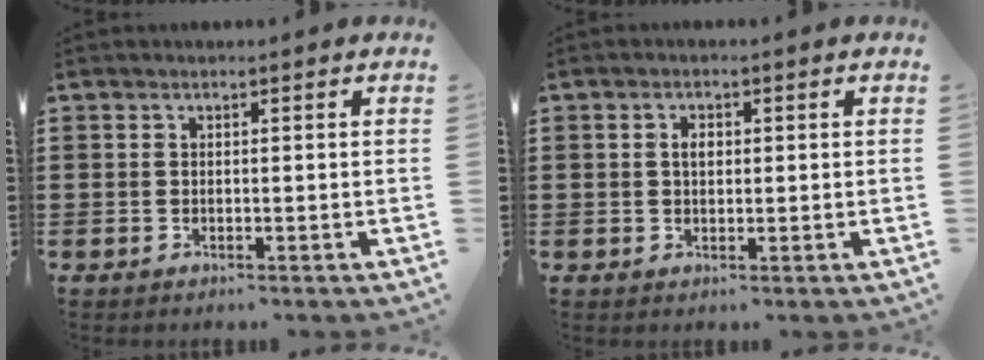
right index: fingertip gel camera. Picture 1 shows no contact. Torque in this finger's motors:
{"motor_torque": [0.07, -0.06, 0.02, 0.04]}